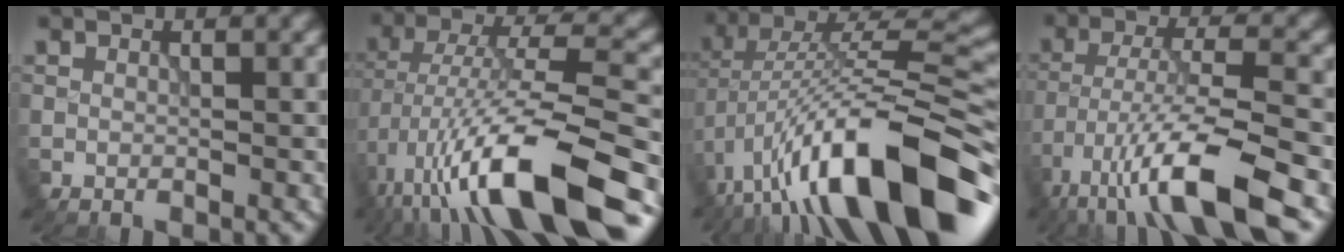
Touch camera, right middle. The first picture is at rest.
{"total": 14.2, "force": [-6.5, 4.1, 12.0], "torque": [-0.216, 0.010, -0.109]}
{"total": 14.8, "force": [-6.7, 4.3, 12.5], "torque": [-0.212, 0.033, -0.109]}
{"total": 10.2, "force": [-6.1, 2.1, 7.9], "torque": [-0.137, 0.000, -0.112]}